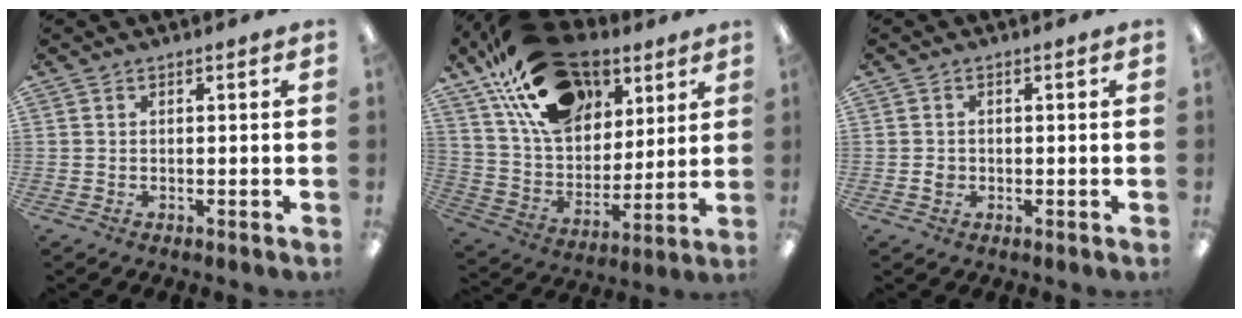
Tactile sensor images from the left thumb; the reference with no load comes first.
{"total": 23.7, "force": [14.1, 14.2, 12.6], "torque": [-0.217, -0.065, 0.260]}
{"total": 1.6, "force": [-0.2, 1.5, 0.7], "torque": [-0.013, 0.004, -0.005]}